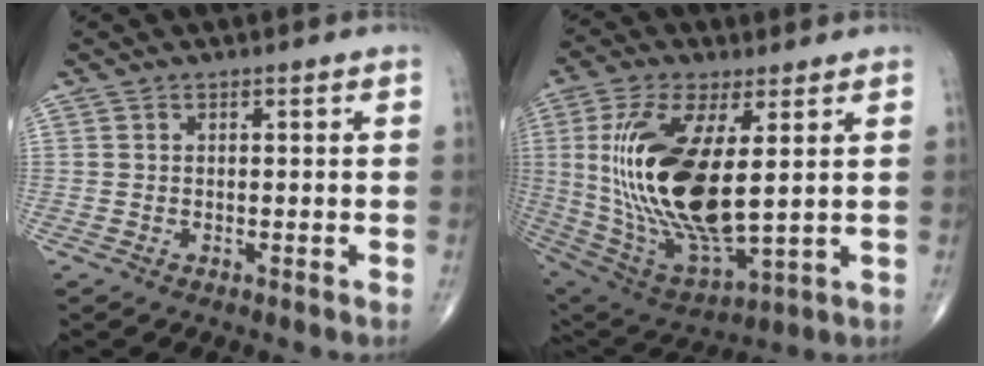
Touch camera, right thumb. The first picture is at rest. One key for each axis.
{"total": 22.8, "fx": 2.8, "fy": 9.2, "fz": 20.7, "tx": -0.432, "ty": -0.025, "tz": 0.066}